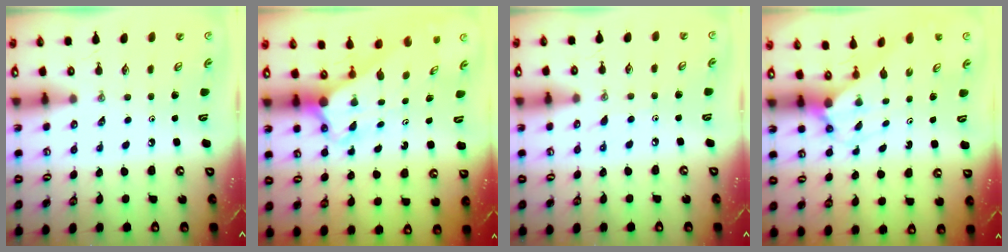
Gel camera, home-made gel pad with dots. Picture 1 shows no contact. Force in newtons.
{"total": 3.7, "press": 3.7, "slide": 0.3}
{"total": 4.3, "press": 4.3, "slide": 0.6}
{"total": 2.3, "press": 2.2, "slide": 0.2}